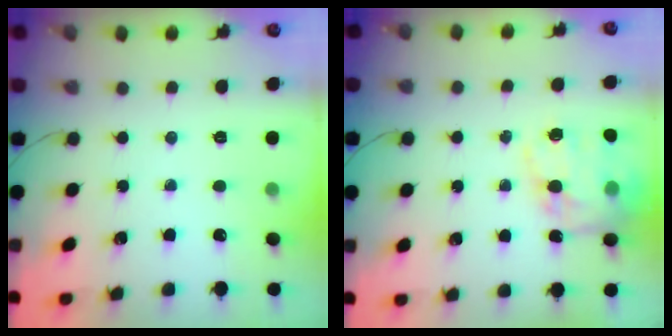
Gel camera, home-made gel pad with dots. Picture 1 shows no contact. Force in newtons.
{"total": 17.7, "press": 17.3, "slide": 3.9}